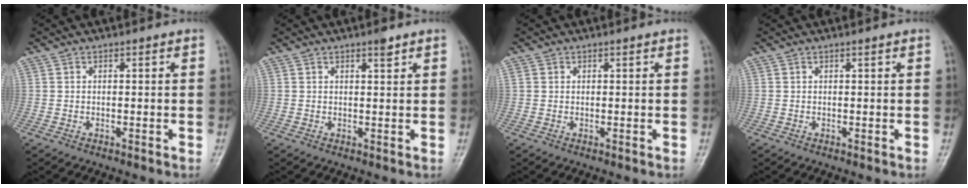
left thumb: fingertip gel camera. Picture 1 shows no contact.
{"total": 1.6, "force": [1.2, 0.3, 1.0], "torque": [-0.011, -0.007, 0.019]}
{"total": 0.9, "force": [0.5, 0.4, 0.7], "torque": [-0.018, 0.009, 0.013]}
{"total": 0.0}